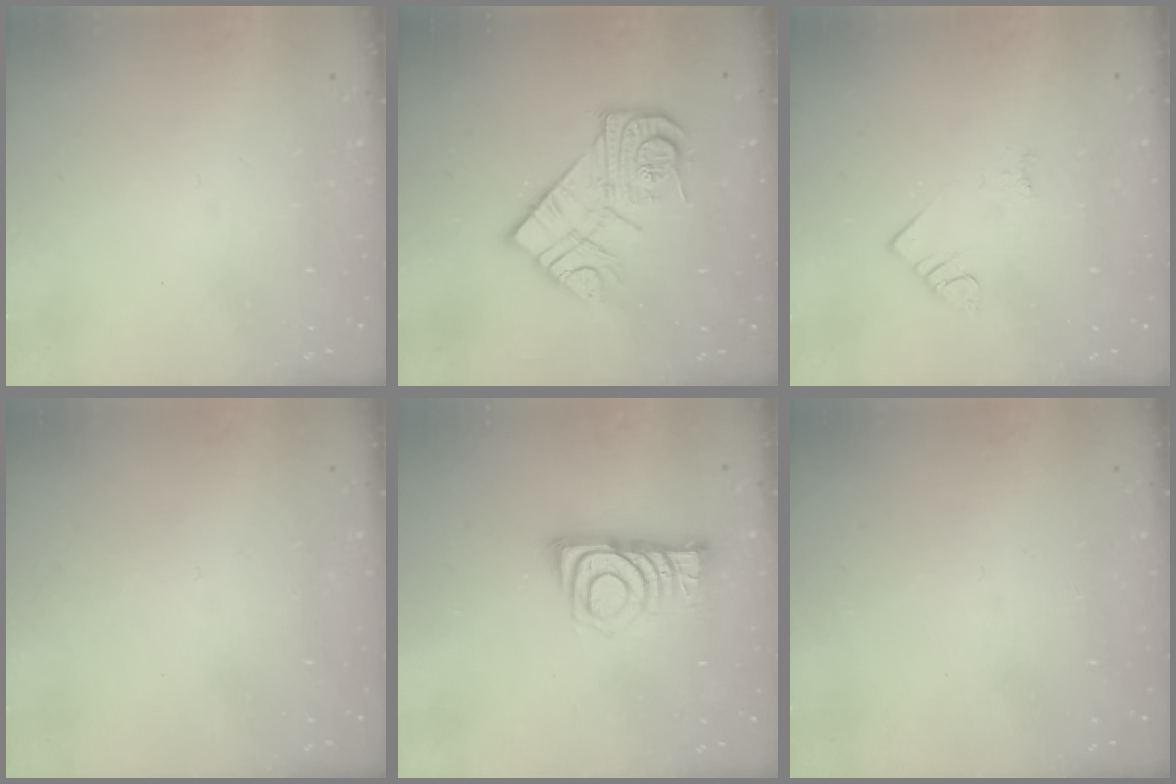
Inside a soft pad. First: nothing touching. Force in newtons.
{"total": 13.4, "press": 13.4, "slide": 1.1}
{"total": 2.3, "press": 2.3, "slide": 0.4}
{"total": 1.6, "press": 1.6, "slide": 0.1}
{"total": 9.5, "press": 9.5, "slide": 0.3}
{"total": 1.6, "press": 1.6, "slide": 0.1}